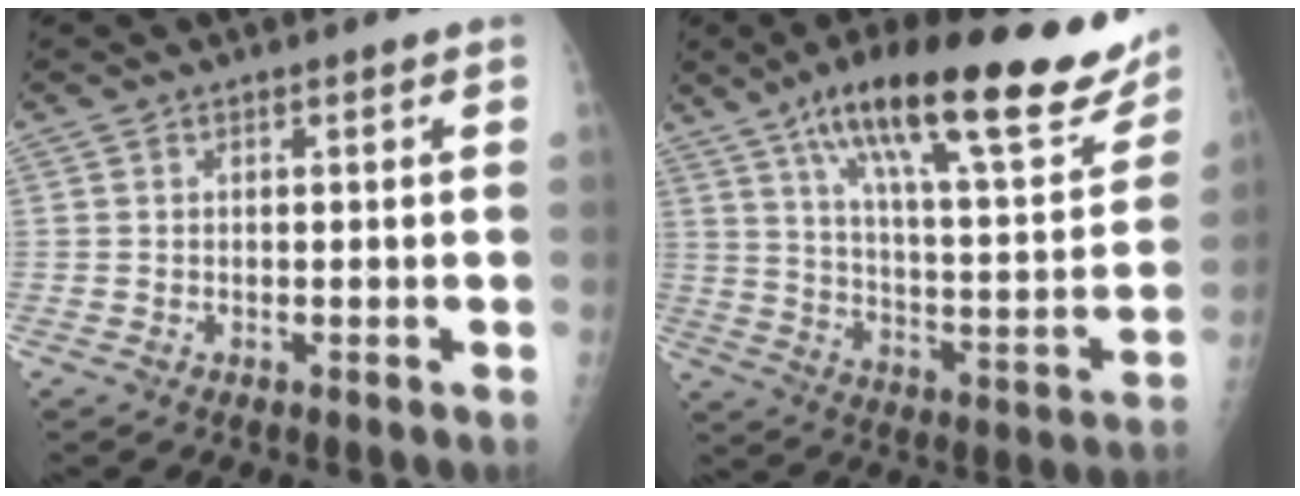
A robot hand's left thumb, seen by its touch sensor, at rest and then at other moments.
{"total": 29.1, "force": [18.5, 7.3, 21.2], "torque": [-0.291, -0.047, 0.285]}